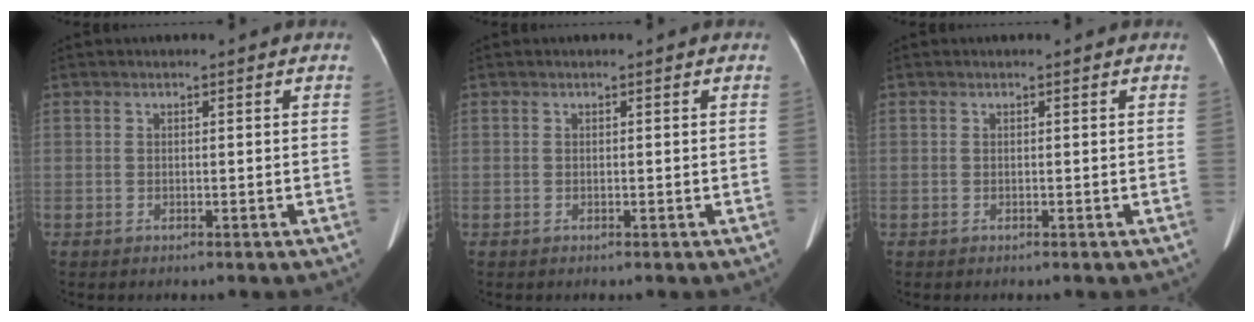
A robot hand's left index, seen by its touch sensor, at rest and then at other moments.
{"total": 0.0}
{"total": 0.0}